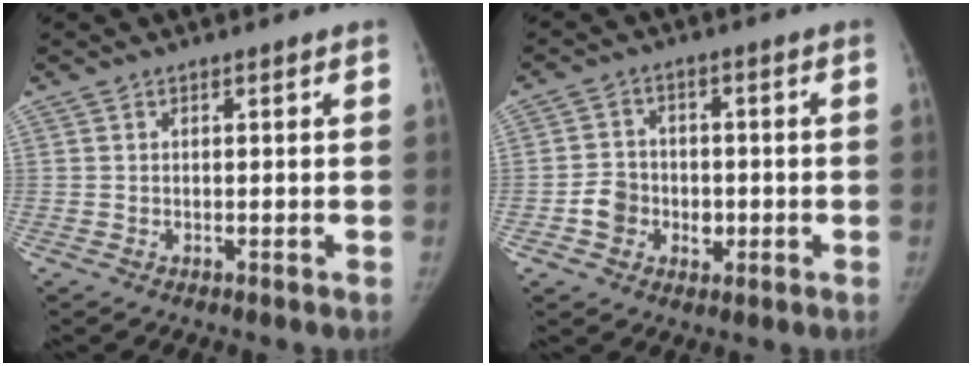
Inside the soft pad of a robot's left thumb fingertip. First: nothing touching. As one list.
[{"total": 6.7, "force": [-1.5, 5.8, 3.0], "torque": [-0.021, 0.018, -0.028]}]